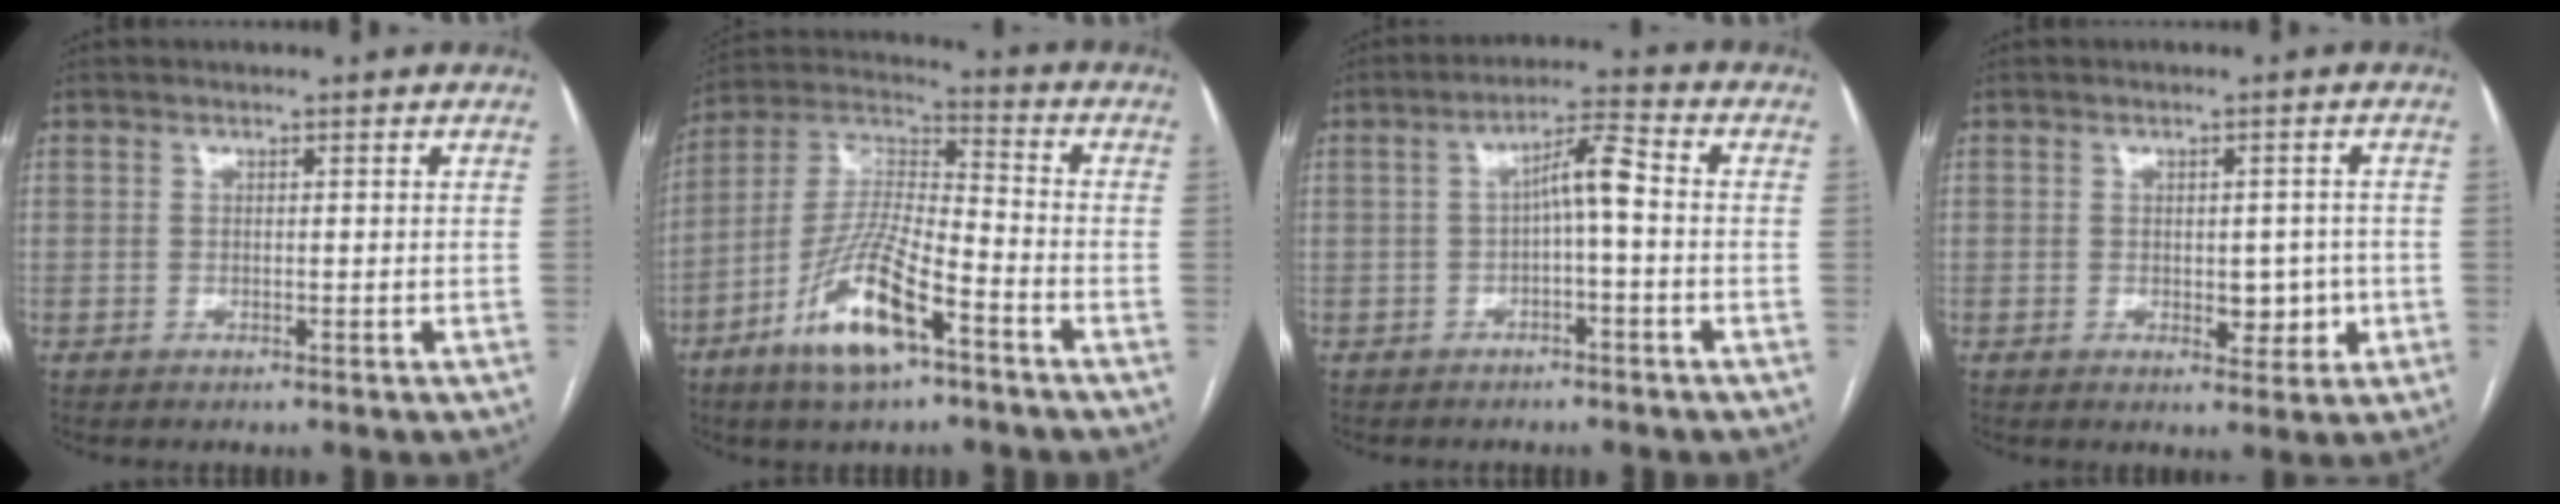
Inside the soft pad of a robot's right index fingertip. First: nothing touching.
{"total": 14.1, "force": [-7.5, 3.1, 11.5], "torque": [-0.238, -0.007, -0.140]}
{"total": 5.2, "force": [-0.4, 0.7, 5.2], "torque": [-0.083, 0.023, -0.007]}
{"total": 4.3, "force": [-0.7, 2.5, 3.5], "torque": [-0.036, 0.004, -0.002]}